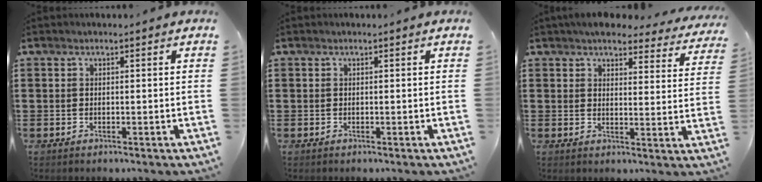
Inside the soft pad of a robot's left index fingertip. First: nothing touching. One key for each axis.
{"total": 0.0}
{"total": 5.0, "fx": 4.7, "fy": 1.4, "fz": 1.2, "tx": -0.037, "ty": -0.020, "tz": 0.082}